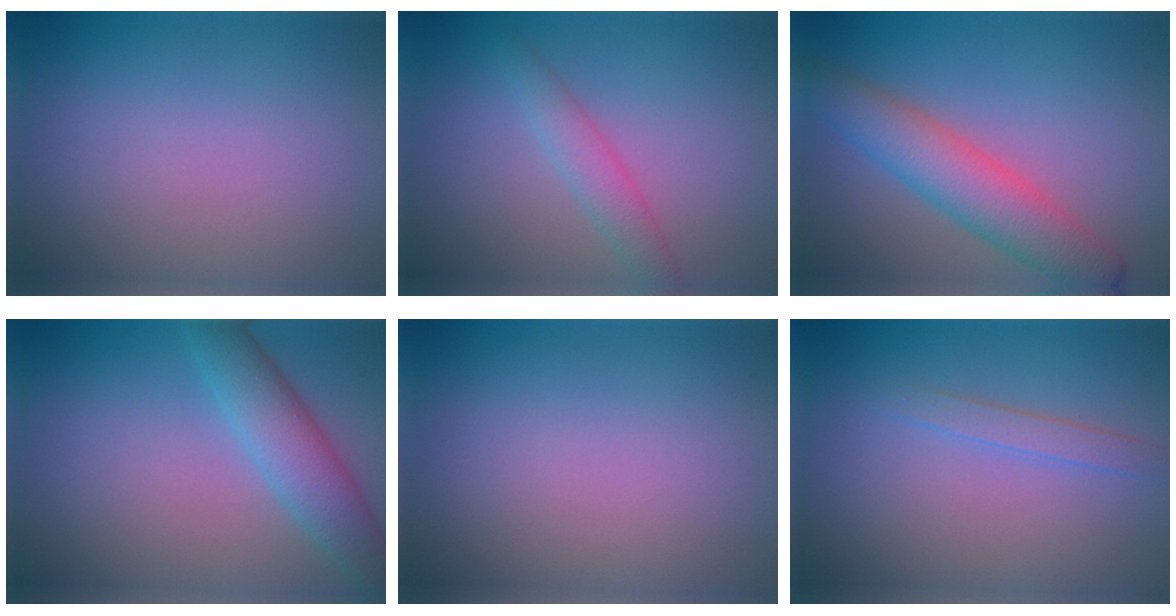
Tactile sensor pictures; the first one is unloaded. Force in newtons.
{"total": 2.3, "press": 2.3, "slide": 0.1}
{"total": 5.6, "press": 5.6, "slide": 0.3}
{"total": 4.8, "press": 4.8, "slide": 0.2}
{"total": 0.0}
{"total": 1.3, "press": 1.3, "slide": 0.1}